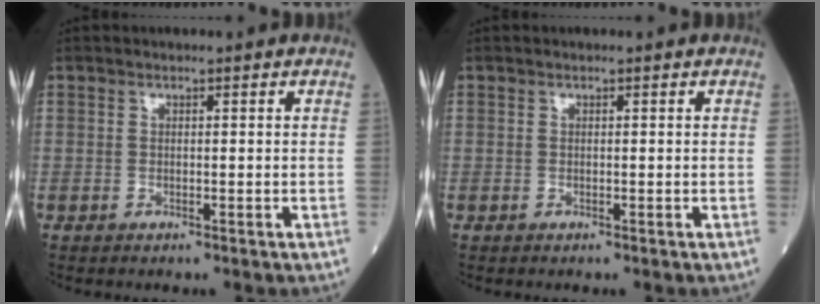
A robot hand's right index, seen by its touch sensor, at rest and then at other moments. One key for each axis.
{"total": 0.0}